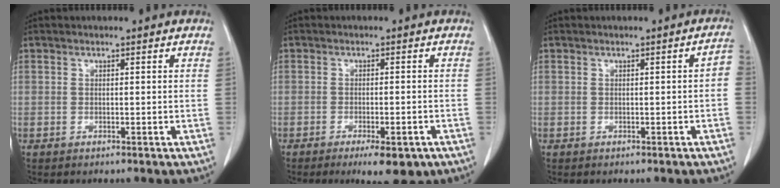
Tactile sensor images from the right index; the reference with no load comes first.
{"total": 6.0, "force": [-3.7, 1.6, 4.5], "torque": [-0.054, -0.008, -0.046]}
{"total": 1.9, "force": [-0.2, 0.5, 1.8], "torque": [-0.019, 0.011, -0.002]}